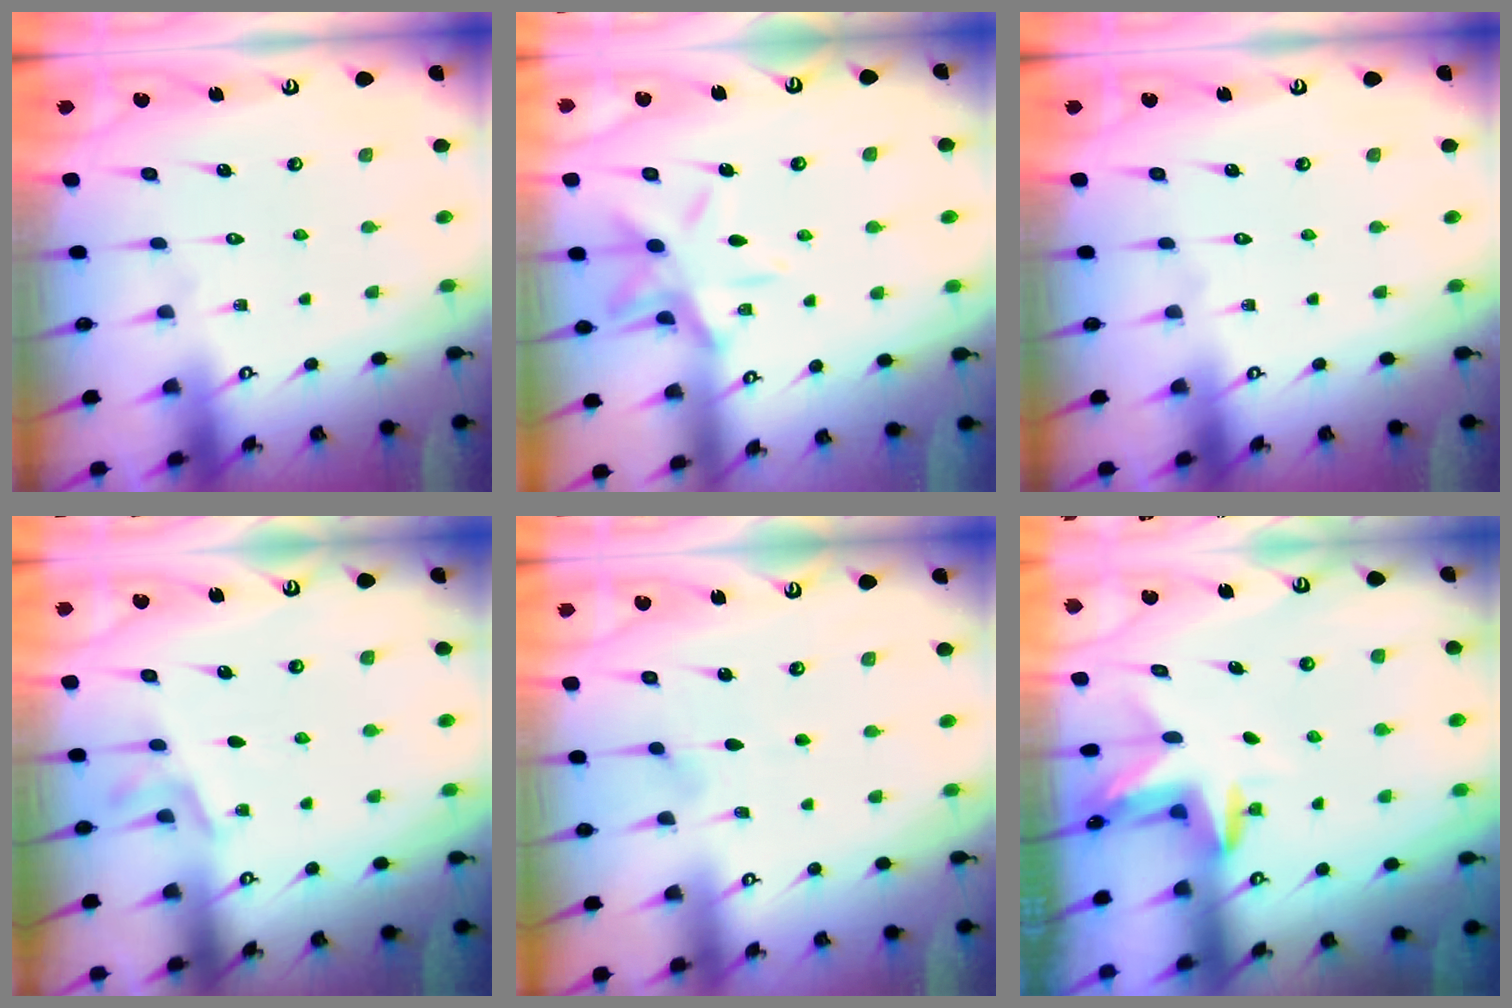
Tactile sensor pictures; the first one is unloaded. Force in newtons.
{"total": 12.0, "press": 11.9, "slide": 0.8}
{"total": 0.0}
{"total": 5.8, "press": 5.5, "slide": 2.0}
{"total": 3.0, "press": 2.5, "slide": 1.6}
{"total": 3.3, "press": 3.3, "slide": 0.3}